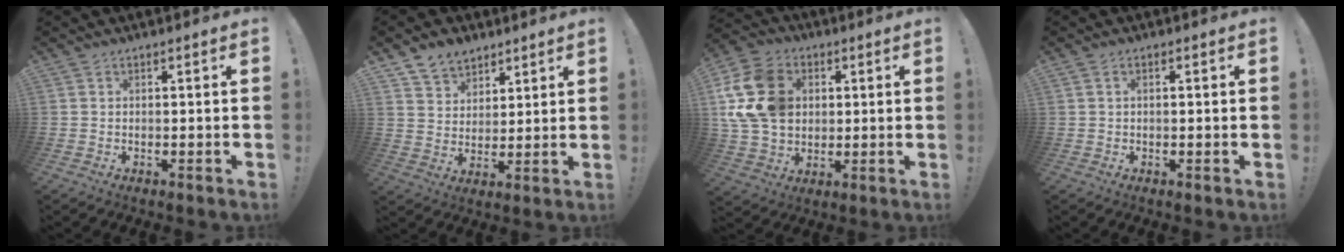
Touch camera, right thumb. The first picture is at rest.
{"total": 8.1, "force": [5.8, 5.6, 1.2], "torque": [-0.019, -0.041, 0.114]}
{"total": 19.0, "force": [4.0, 15.0, 11.0], "torque": [-0.198, -0.008, 0.081]}
{"total": 1.1, "force": [-0.3, 0.1, 1.0], "torque": [-0.019, 0.004, -0.007]}